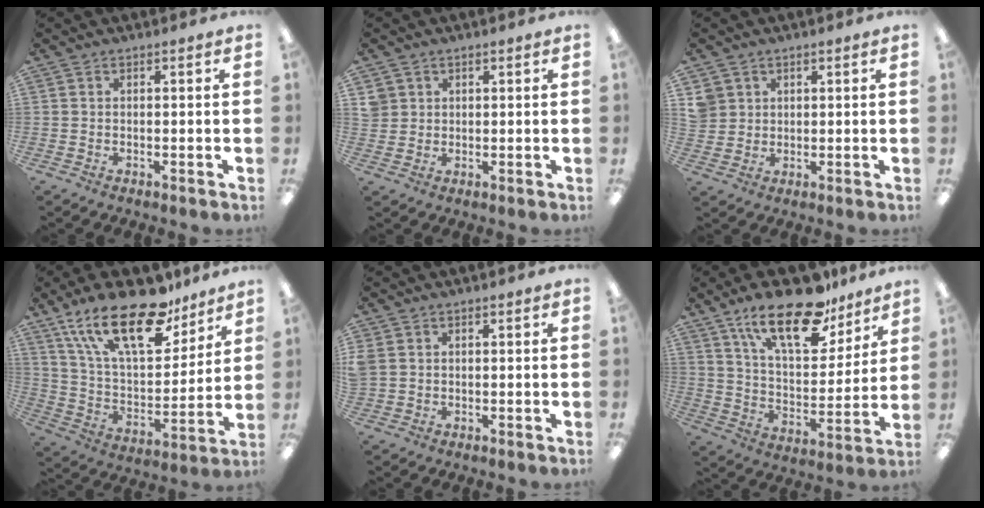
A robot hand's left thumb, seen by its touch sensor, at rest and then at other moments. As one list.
[{"total": 3.4, "force": [1.3, 3.1, 0.4], "torque": [-0.009, 0.003, 0.023]}, {"total": 4.6, "force": [1.8, 4.1, 0.5], "torque": [-0.017, 0.006, 0.034]}, {"total": 24.2, "force": [16.2, 10.0, 14.8], "torque": [-0.268, -0.090, 0.282]}, {"total": 2.6, "force": [0.8, 2.3, 1.0], "torque": [-0.021, 0.003, 0.016]}, {"total": 21.4, "force": [15.0, 8.6, 12.6], "torque": [-0.205, -0.083, 0.257]}]